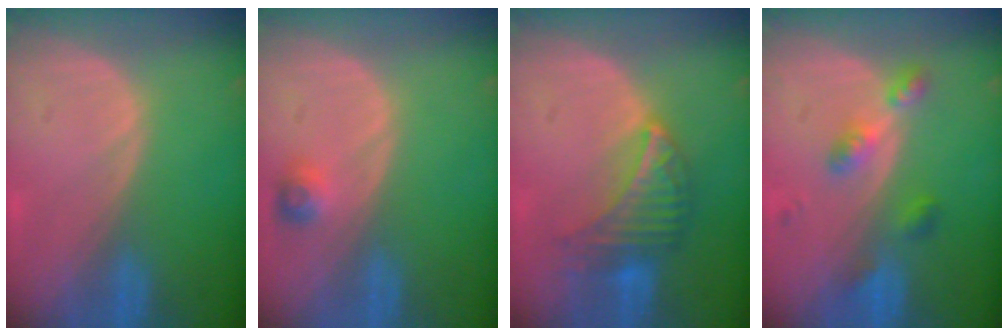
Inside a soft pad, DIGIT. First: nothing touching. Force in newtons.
{"total": 2.4, "press": 2.2, "slide": 0.9}
{"total": 6.5, "press": 6.5, "slide": 1.0}
{"total": 4.6, "press": 4.4, "slide": 1.5}